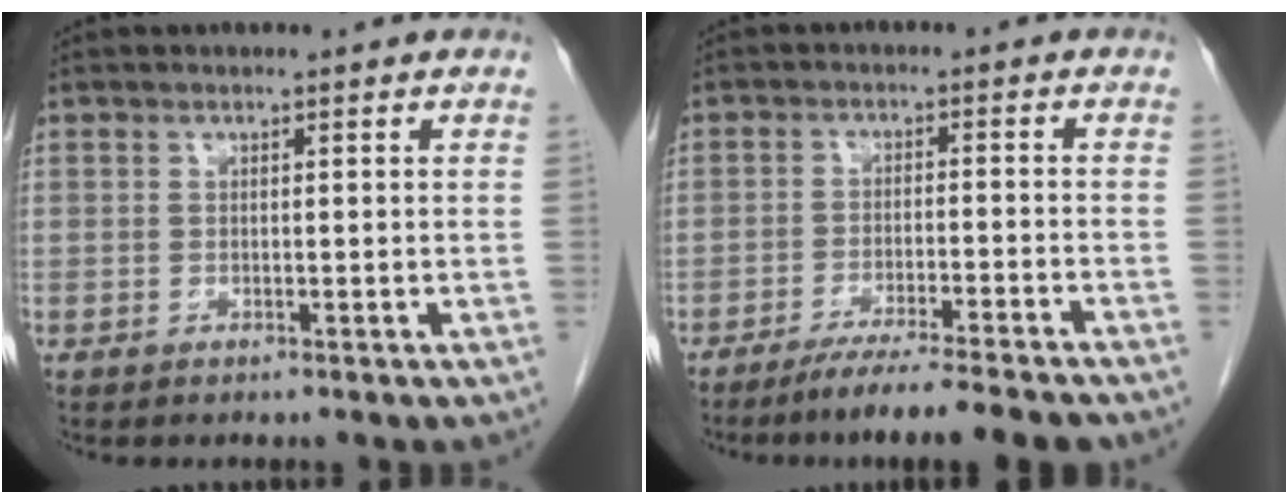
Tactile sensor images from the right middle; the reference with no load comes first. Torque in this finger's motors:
{"motor_torque": [1.14, -0.99, 0.15, 0.06]}